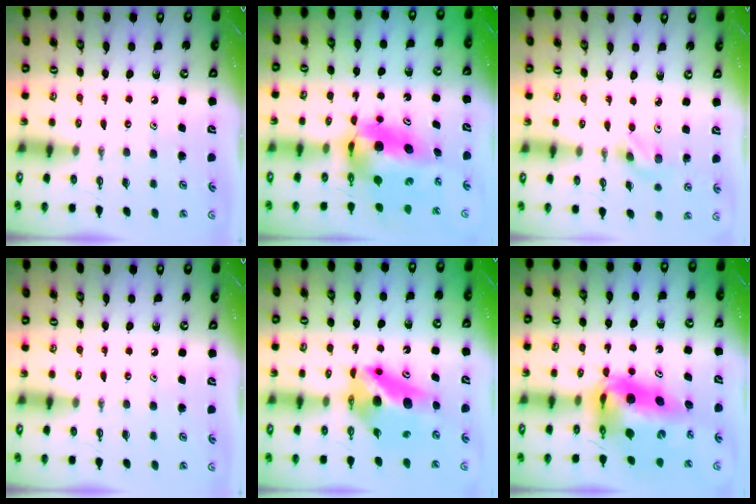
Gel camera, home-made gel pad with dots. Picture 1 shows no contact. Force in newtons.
{"total": 6.7, "press": 6.5, "slide": 1.5}
{"total": 2.2, "press": 2.1, "slide": 0.6}
{"total": 0.0}
{"total": 8.0, "press": 6.1, "slide": 5.2}
{"total": 14.0, "press": 13.6, "slide": 3.6}